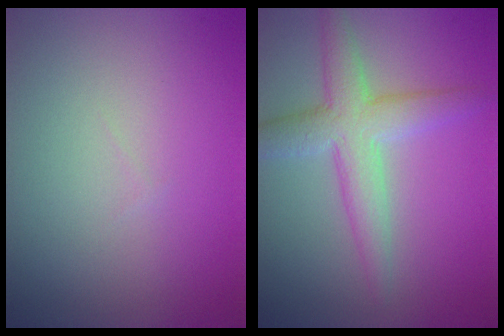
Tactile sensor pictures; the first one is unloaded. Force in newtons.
{"total": 4.7, "press": 4.7, "slide": 0.1}